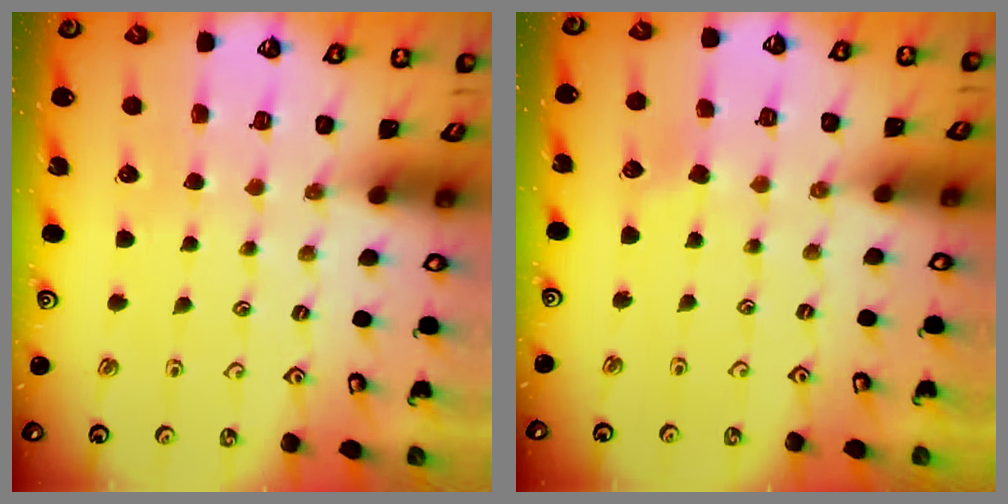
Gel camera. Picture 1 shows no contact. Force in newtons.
{"total": 2.9, "press": 2.9, "slide": 0.3}